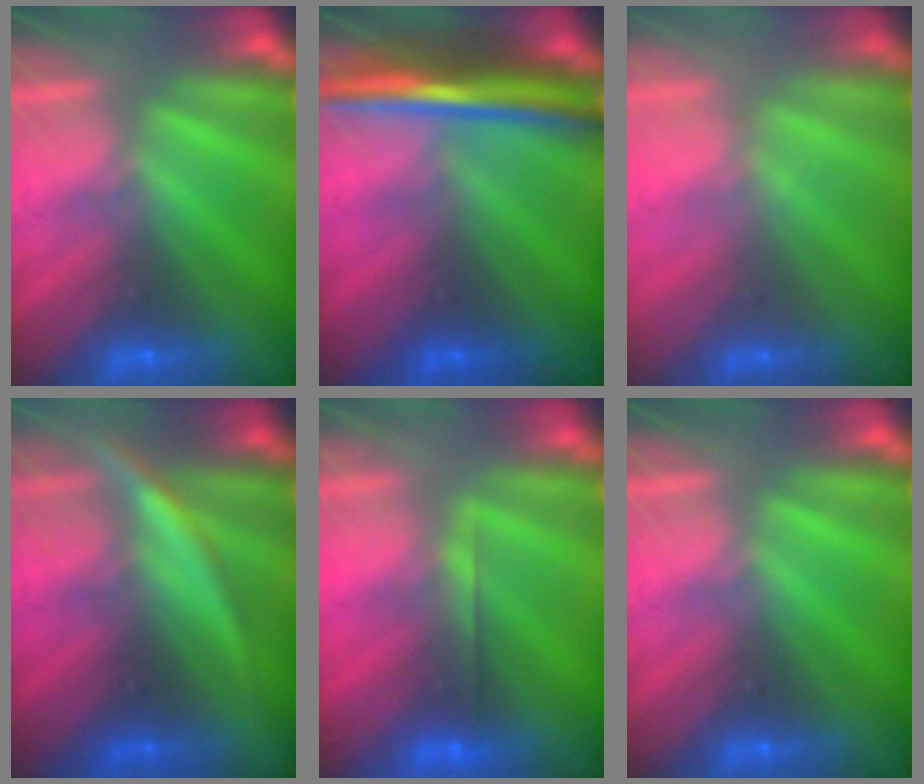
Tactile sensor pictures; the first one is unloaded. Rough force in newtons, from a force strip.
{"total": 7.9}
{"total": 2.2}
{"total": 3.1}
{"total": 2.5}
{"total": 0.0}